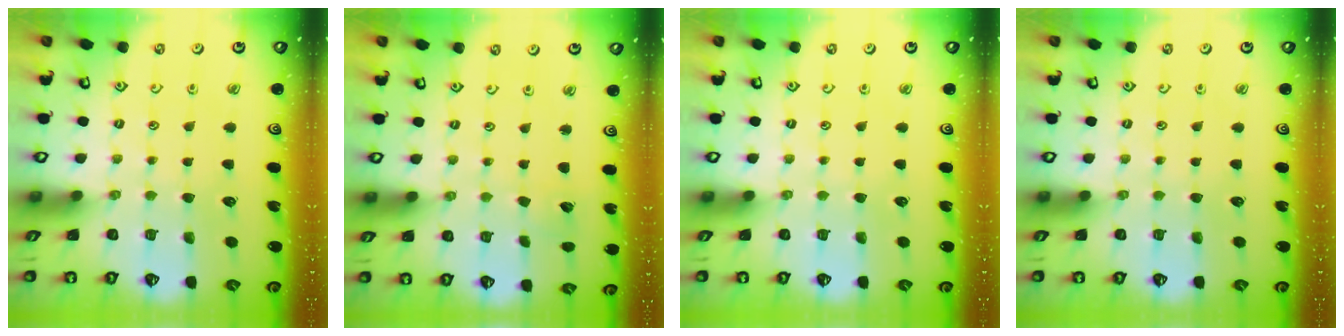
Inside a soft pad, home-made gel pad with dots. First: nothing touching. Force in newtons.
{"total": 3.6, "press": 3.6, "slide": 0.3}
{"total": 0.0}
{"total": 0.0}